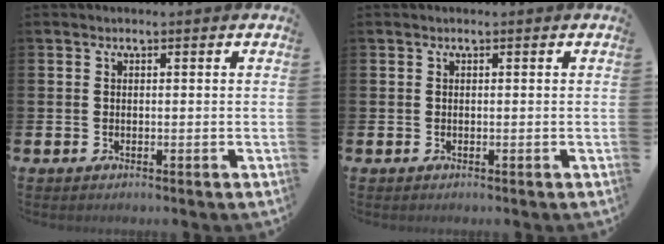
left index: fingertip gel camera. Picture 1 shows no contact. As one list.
[{"total": 0.0}]